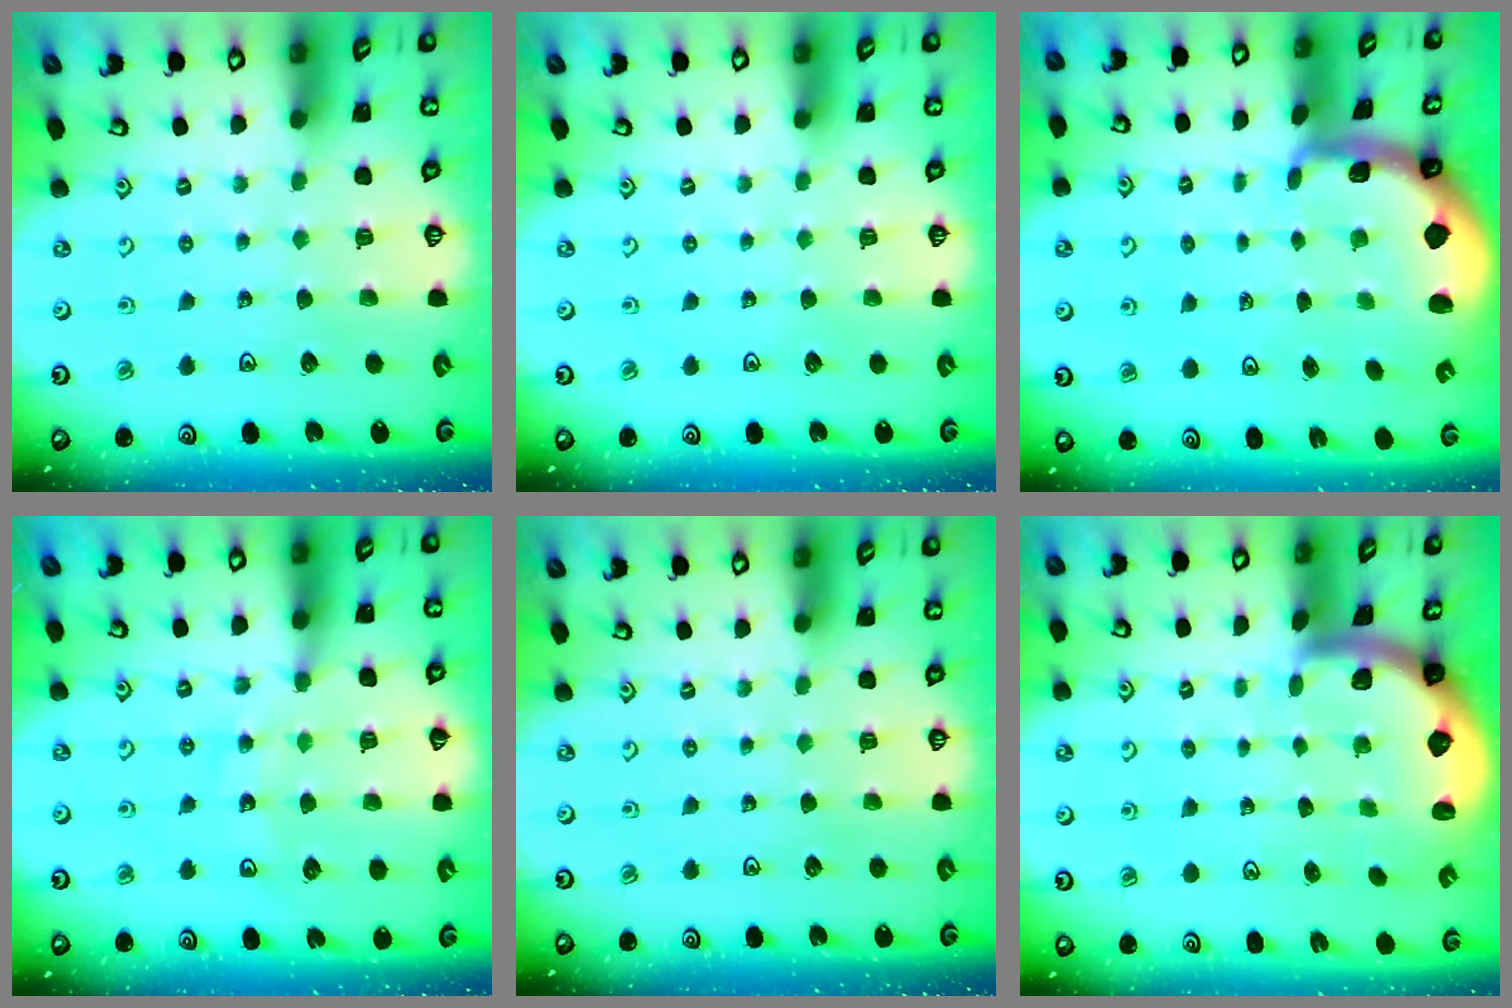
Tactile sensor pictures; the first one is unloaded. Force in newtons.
{"total": 0.0}
{"total": 1.7, "press": 1.6, "slide": 0.4}
{"total": 12.1, "press": 11.6, "slide": 3.5}
{"total": 0.0}
{"total": 1.4, "press": 1.4, "slide": 0.2}